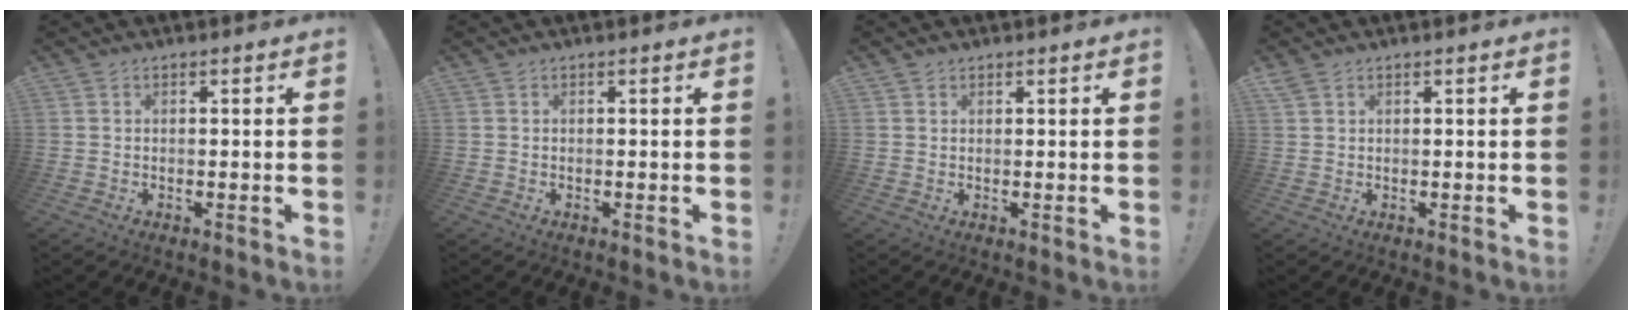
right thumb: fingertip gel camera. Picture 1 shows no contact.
{"total": 0.0}
{"total": 1.1, "force": [0.8, 0.7, 0.2], "torque": [0.000, -0.002, 0.016]}
{"total": 1.6, "force": [1.1, 0.8, 0.8], "torque": [-0.021, 0.002, 0.023]}